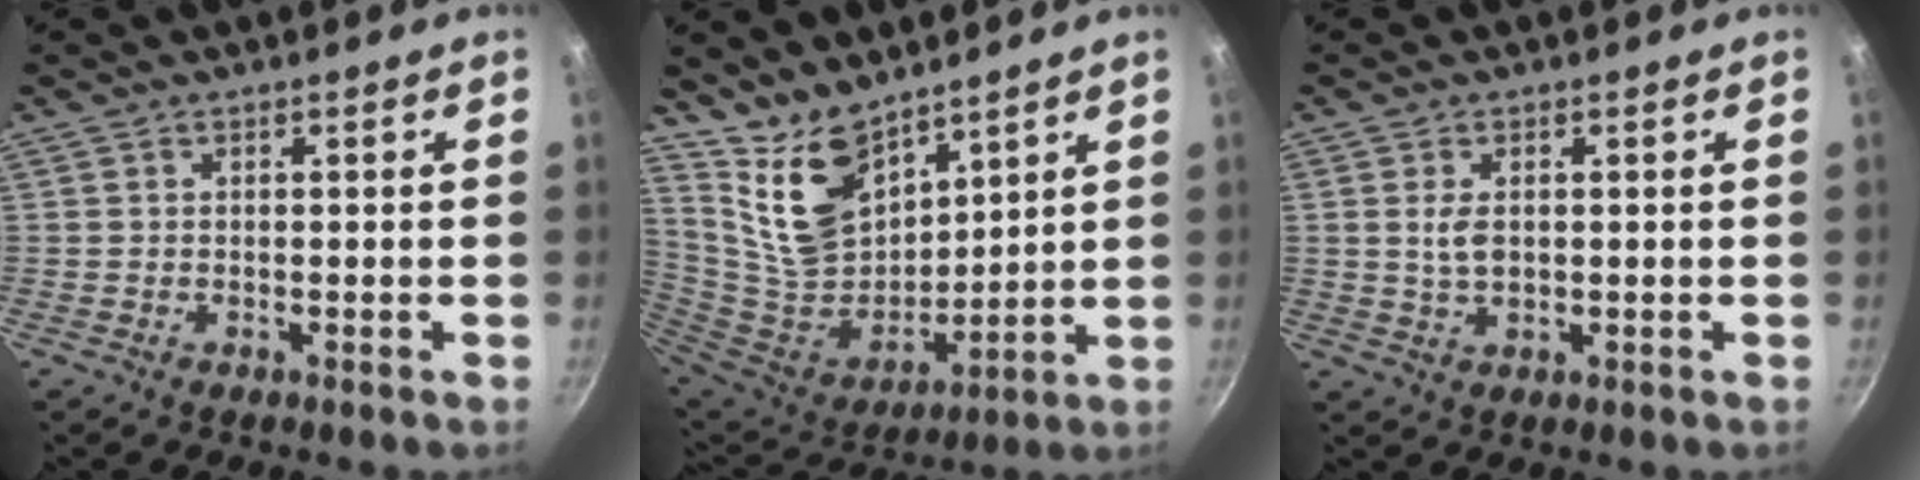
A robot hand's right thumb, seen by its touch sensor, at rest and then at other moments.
{"total": 15.5, "force": [11.0, 8.0, 7.4], "torque": [-0.113, -0.097, 0.224]}
{"total": 3.6, "force": [0.5, 2.0, 2.9], "torque": [-0.049, -0.004, 0.012]}